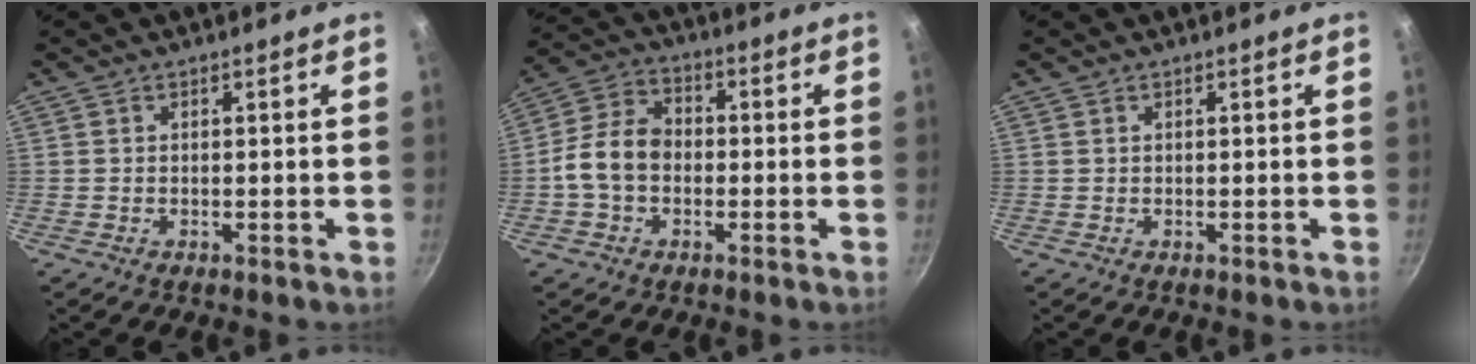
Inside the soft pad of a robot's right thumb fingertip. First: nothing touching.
{"total": 9.2, "force": [-1.4, 6.8, 6.1], "torque": [-0.097, 0.030, -0.044]}
{"total": 0.0}